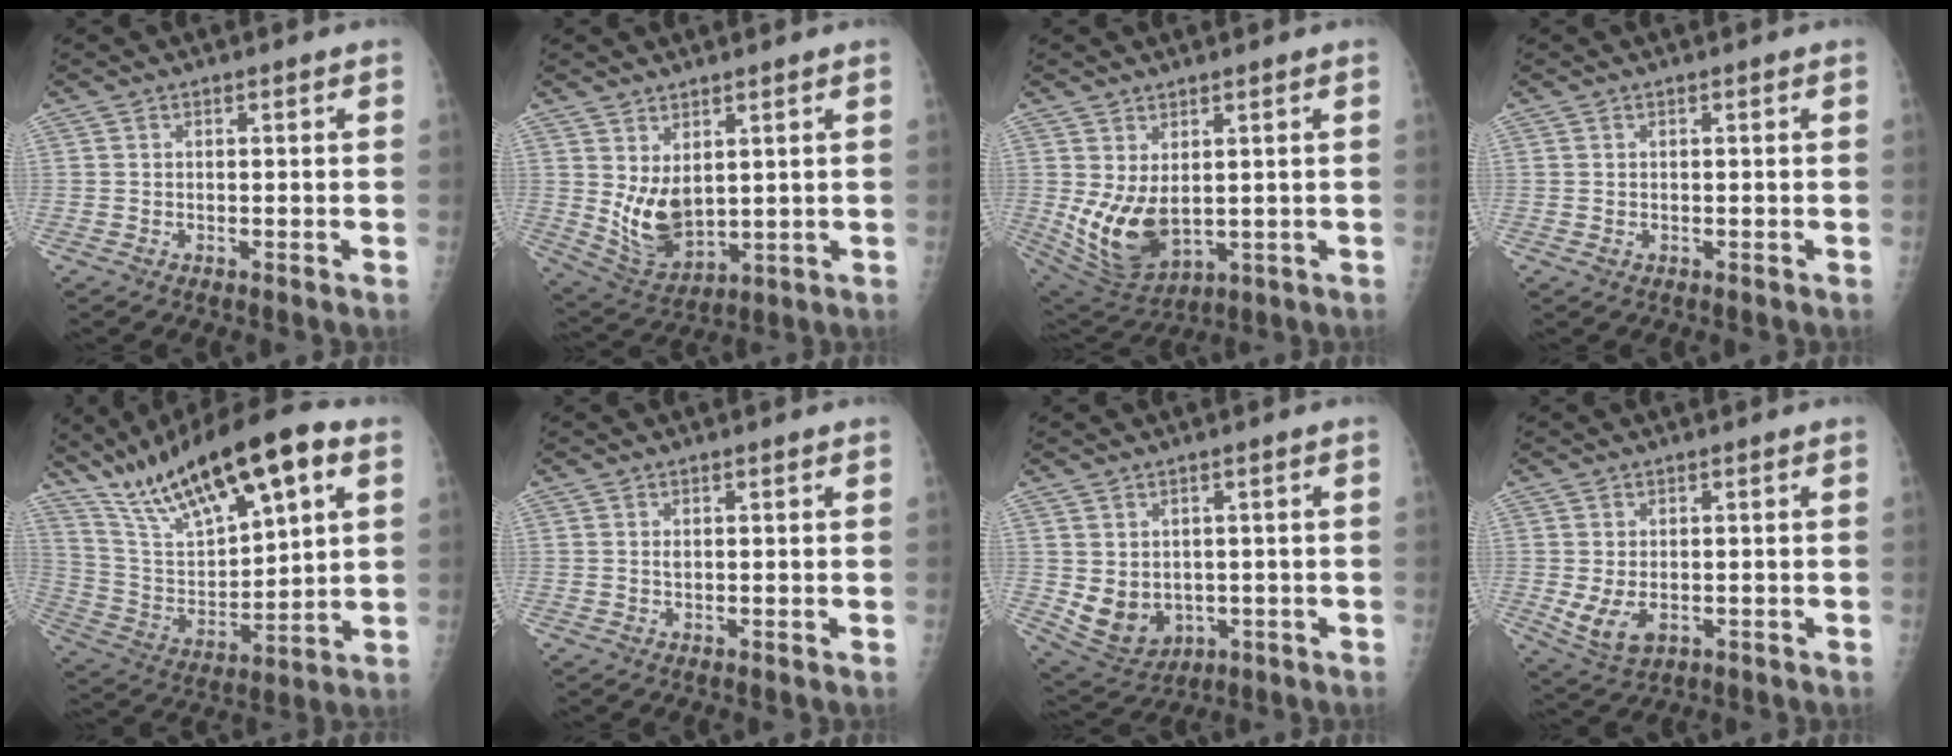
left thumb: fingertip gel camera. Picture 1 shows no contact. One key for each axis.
{"total": 9.2, "fx": 2.1, "fy": 5.4, "fz": 7.1, "tx": -0.111, "ty": -0.031, "tz": 0.061}
{"total": 10.8, "fx": 0.6, "fy": 6.6, "fz": 8.6, "tx": -0.148, "ty": -0.025, "tz": 0.038}
{"total": 0.8, "fx": 0.1, "fy": 0.6, "fz": 0.5, "tx": -0.008, "ty": -0.002, "tz": 0.005}
{"total": 23.7, "fx": 13.9, "fy": 7.9, "fz": 17.5, "tx": -0.277, "ty": -0.023, "tz": 0.254}
{"total": 1.1, "fx": 0.5, "fy": 0.5, "fz": 0.9, "tx": -0.014, "ty": 0.000, "tz": 0.010}
{"total": 8.9, "fx": -0.6, "fy": 7.2, "fz": 5.1, "tx": -0.074, "ty": -0.006, "tz": 0.018}
{"total": 5.9, "fx": -0.9, "fy": 3.7, "fz": 4.6, "tx": -0.081, "ty": -0.012, "tz": -0.003}